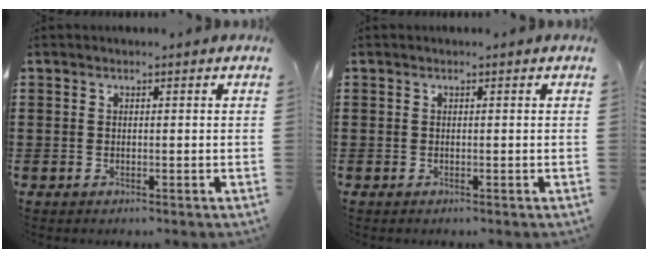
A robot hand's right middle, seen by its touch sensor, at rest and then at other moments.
{"total": 0.0}